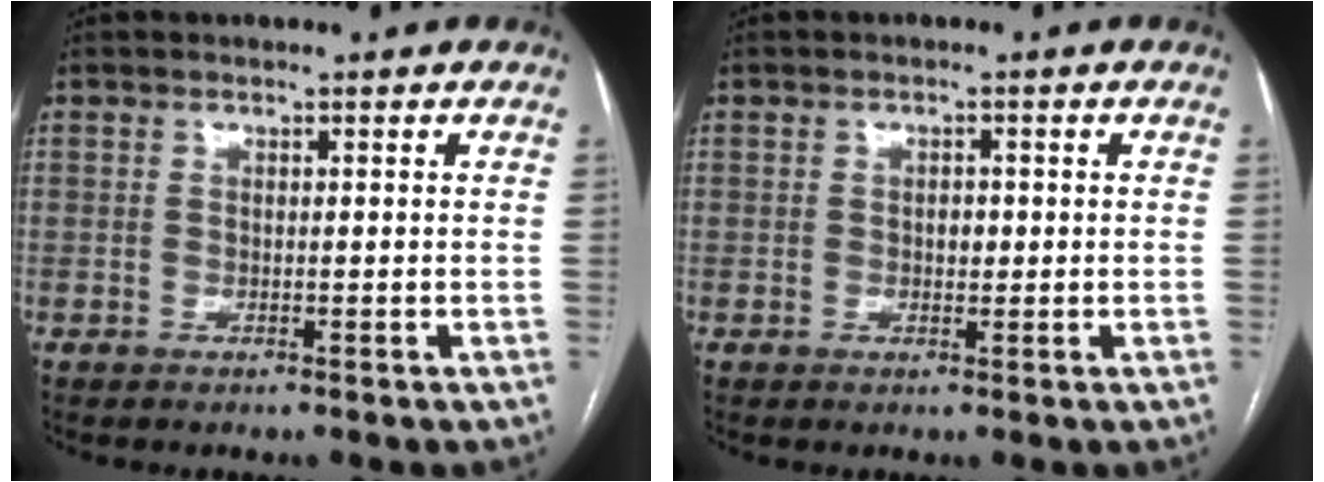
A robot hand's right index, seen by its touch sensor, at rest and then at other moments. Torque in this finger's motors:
{"motor_torque": [0.28, -0.07, 0.19, 0.03]}